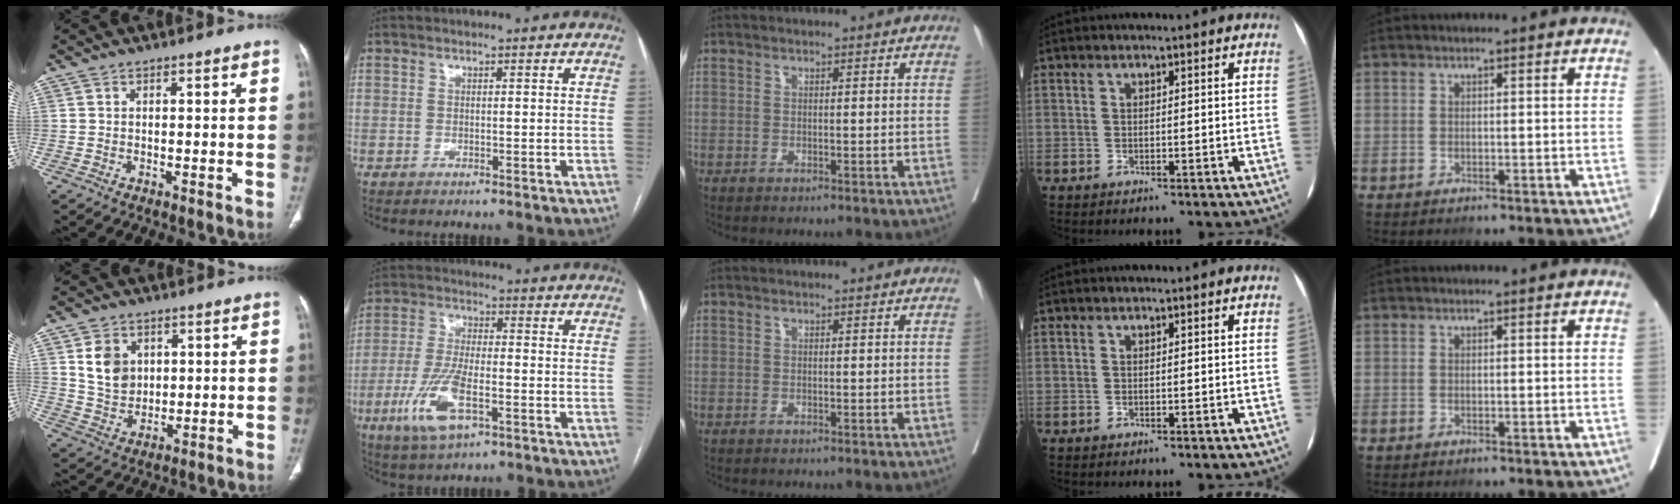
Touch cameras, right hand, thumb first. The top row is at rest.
{"thumb": {"total": 8.7, "force": [2.6, 6.8, 4.8], "torque": [-0.060, -0.016, 0.061]}, "index": {"total": 10.4, "force": [-4.2, 3.0, 9.0], "torque": [-0.198, -0.011, -0.075]}}